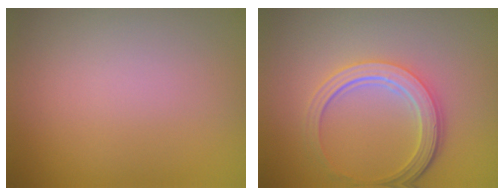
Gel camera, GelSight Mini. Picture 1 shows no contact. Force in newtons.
{"total": 4.8, "press": 3.7, "slide": 3.1}